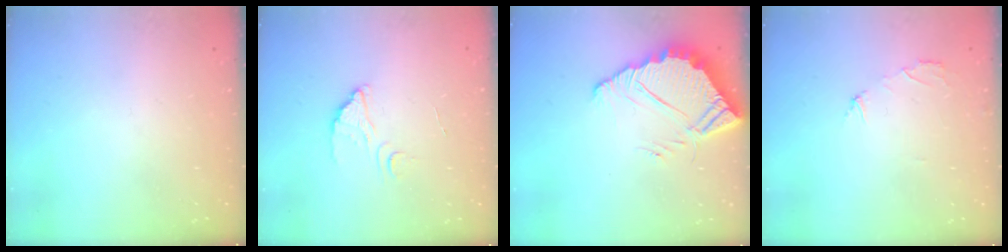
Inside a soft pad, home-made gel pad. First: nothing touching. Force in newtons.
{"total": 4.4, "press": 4.3, "slide": 0.3}
{"total": 6.9, "press": 6.8, "slide": 0.5}
{"total": 2.1, "press": 2.1, "slide": 0.1}